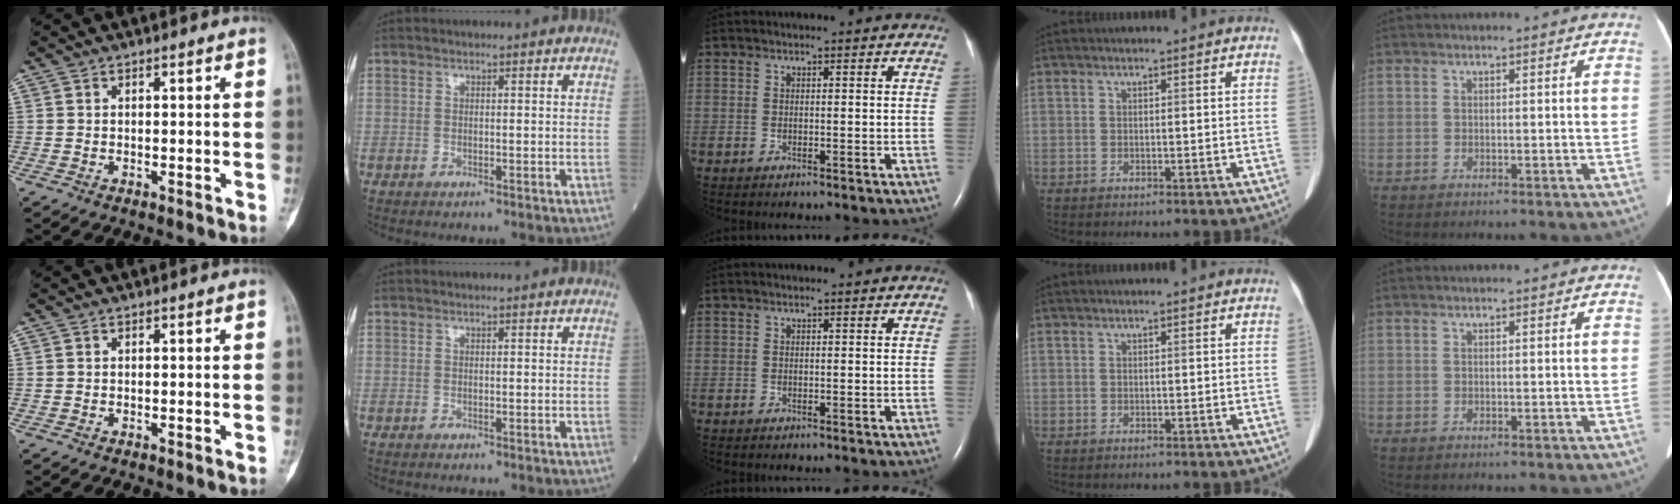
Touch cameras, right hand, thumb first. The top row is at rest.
{}